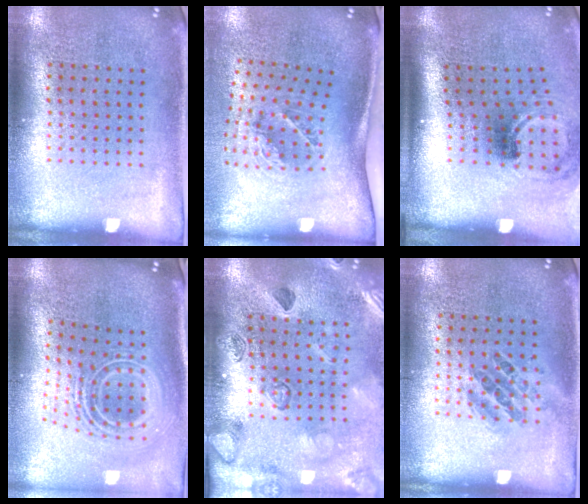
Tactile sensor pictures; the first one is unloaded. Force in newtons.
{"total": 2.0, "press": 1.3, "slide": 1.5}
{"total": 1.8, "press": 1.2, "slide": 1.4}
{"total": 2.8, "press": 1.9, "slide": 2.1}
{"total": 2.3, "press": 2.3, "slide": 0.3}
{"total": 1.0, "press": 0.9, "slide": 0.4}